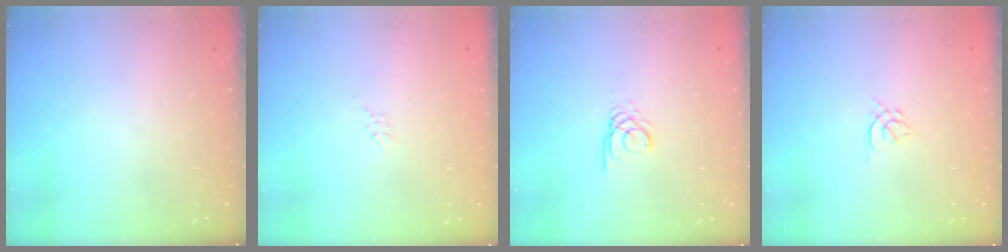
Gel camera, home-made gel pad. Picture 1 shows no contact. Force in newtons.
{"total": 2.6, "press": 2.6, "slide": 0.2}
{"total": 2.7, "press": 2.7, "slide": 0.3}
{"total": 1.6, "press": 1.5, "slide": 0.6}